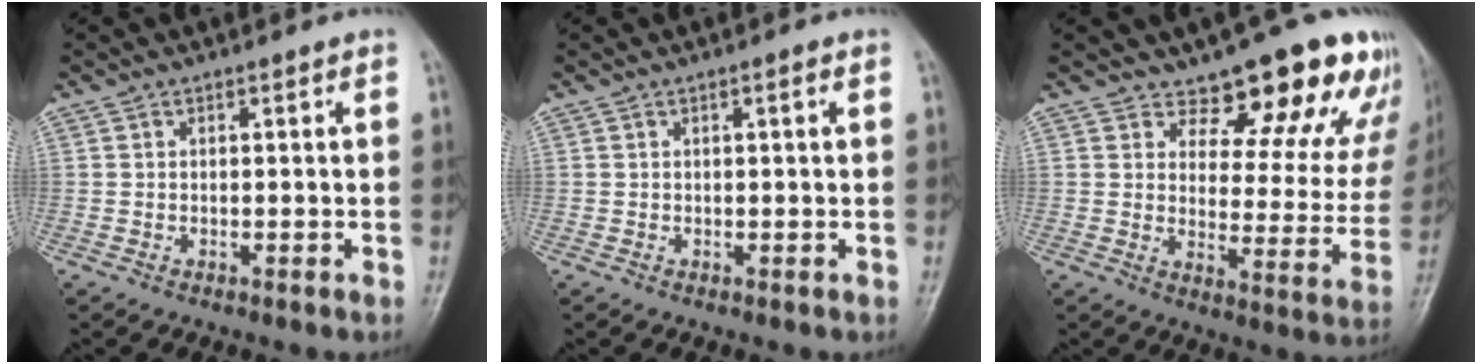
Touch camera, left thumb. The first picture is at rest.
{"total": 0.9, "force": [0.3, 0.2, 0.8], "torque": [-0.015, 0.001, 0.003]}
{"total": 16.5, "force": [13.5, 6.6, 7.0], "torque": [-0.027, -0.095, 0.155]}